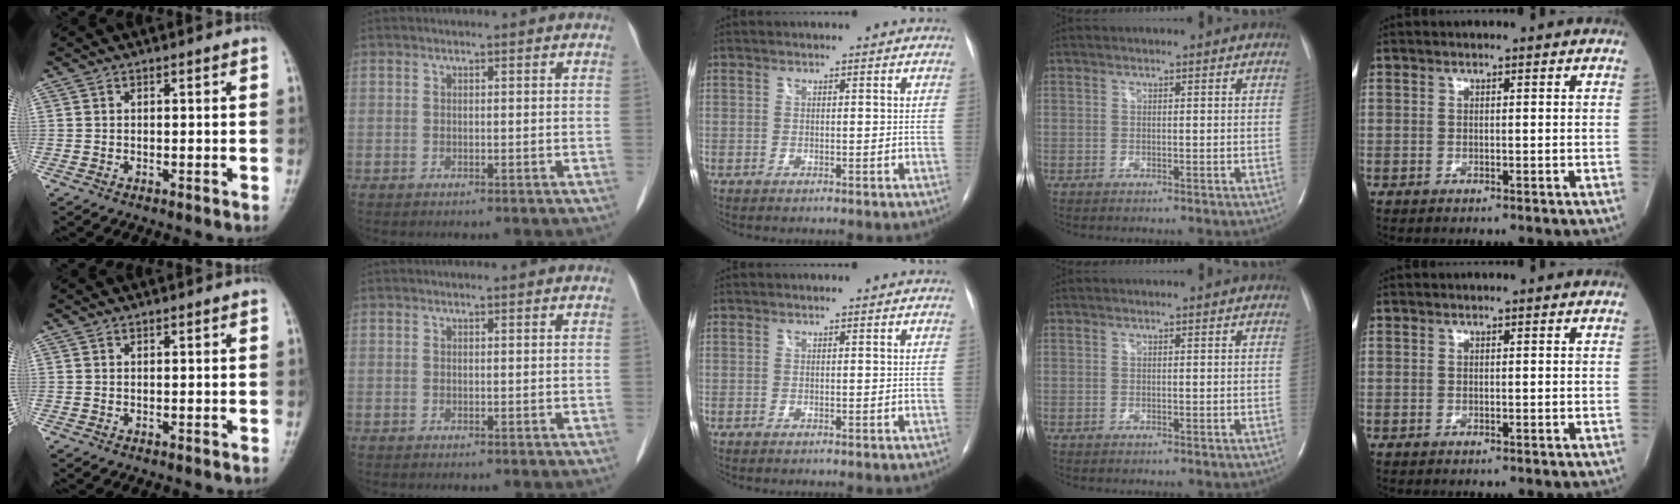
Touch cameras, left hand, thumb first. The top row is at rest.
{"index": {"total": 1.2, "force": [1.1, 0.1, 0.5], "torque": [-0.012, 0.012, 0.012]}}